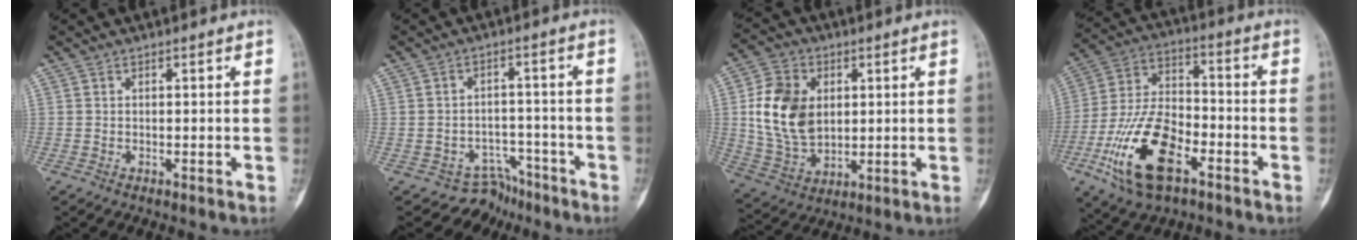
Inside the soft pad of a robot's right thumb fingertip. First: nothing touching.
{"total": 6.3, "force": [-4.9, 3.7, -1.1], "torque": [0.041, 0.072, -0.071]}
{"total": 14.2, "force": [2.0, 10.2, 9.7], "torque": [-0.163, -0.004, 0.044]}
{"total": 18.1, "force": [-8.1, 9.0, 13.4], "torque": [-0.251, 0.037, -0.148]}